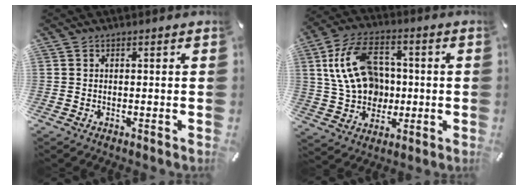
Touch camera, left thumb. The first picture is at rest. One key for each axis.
{"total": 15.8, "fx": 1.6, "fy": 12.1, "fz": 10.1, "tx": -0.213, "ty": 0.021, "tz": 0.034}